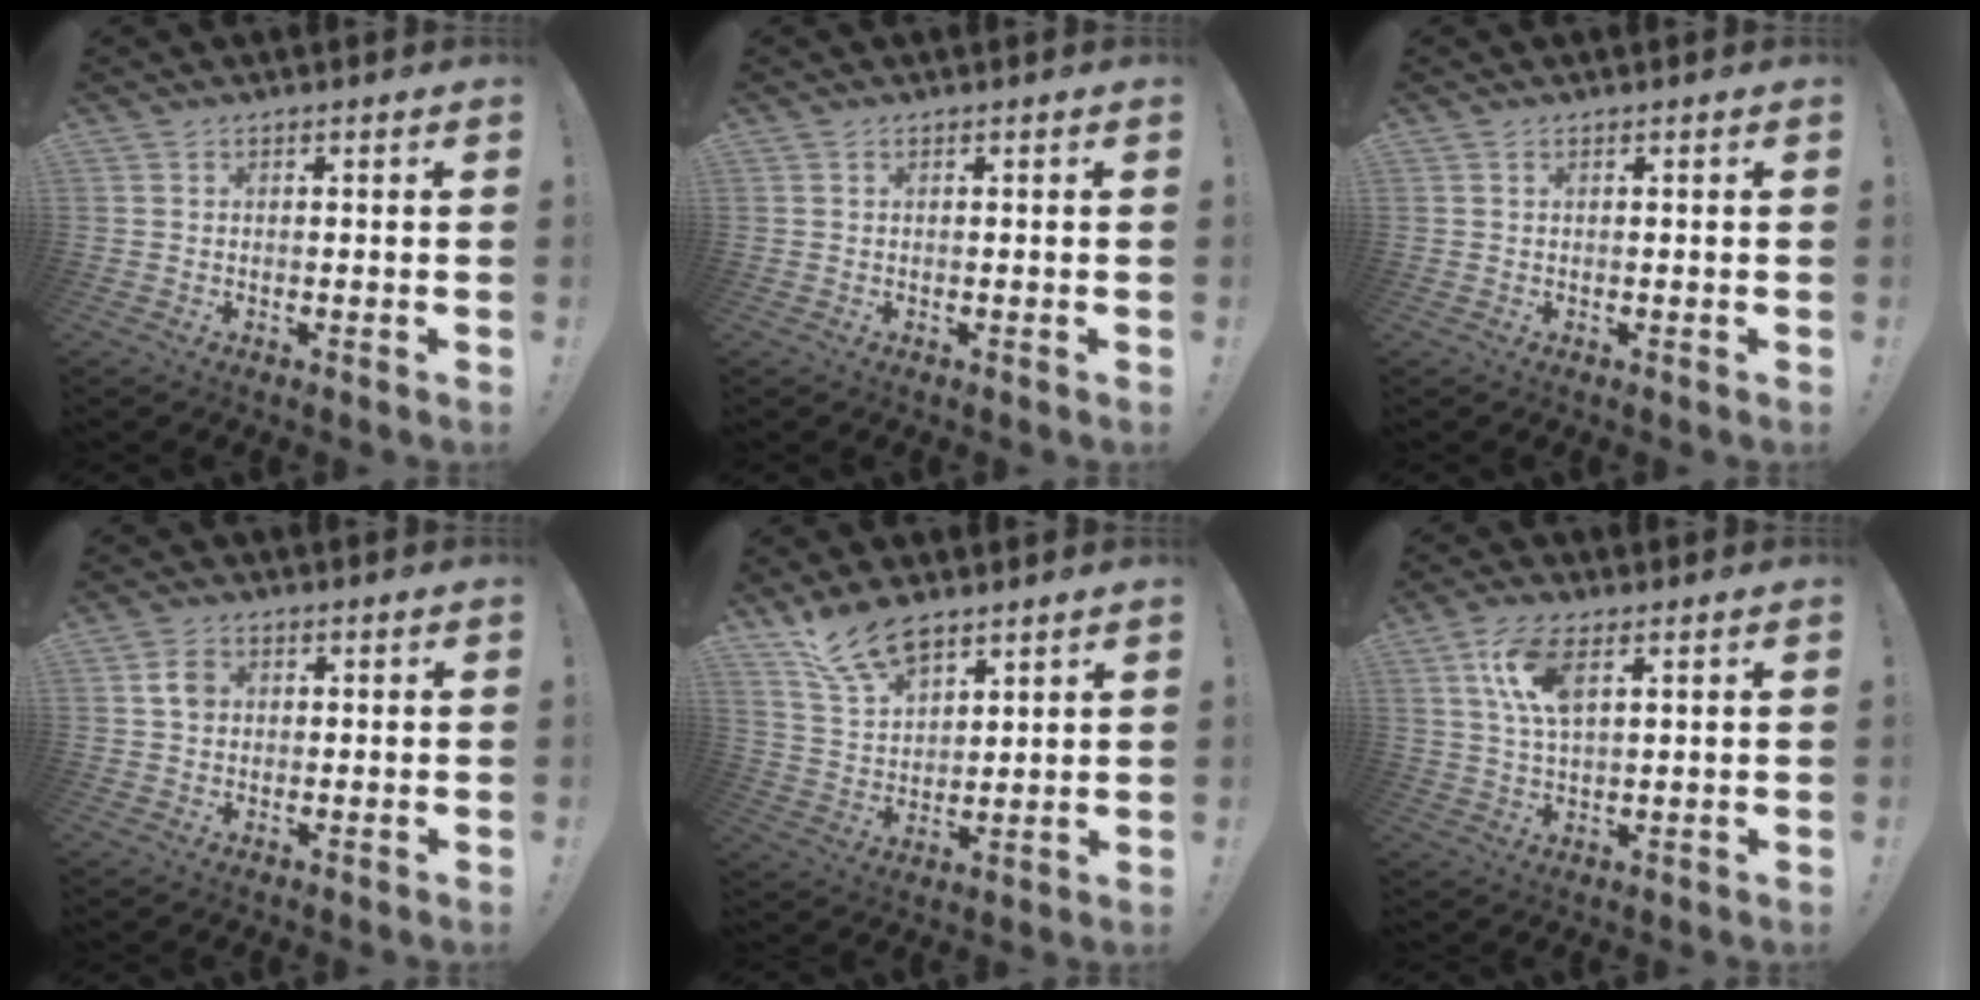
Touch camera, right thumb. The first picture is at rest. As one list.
[{"total": 0.0}, {"total": 0.0}, {"total": 3.9, "force": [0.6, 3.1, 2.3], "torque": [-0.031, 0.002, 0.008]}, {"total": 12.4, "force": [9.3, 5.9, 5.8], "torque": [-0.117, -0.047, 0.180]}, {"total": 10.3, "force": [4.2, 4.7, 8.2], "torque": [-0.160, -0.007, 0.074]}]